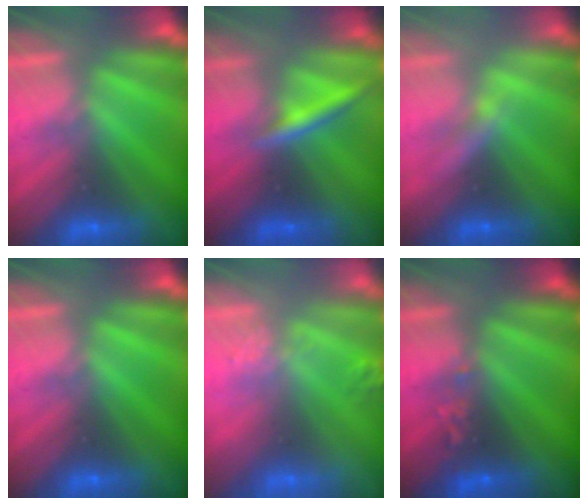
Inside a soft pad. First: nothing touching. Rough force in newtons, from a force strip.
{"total": 2.5}
{"total": 2.1}
{"total": 0.0}
{"total": 2.7}
{"total": 2.5}